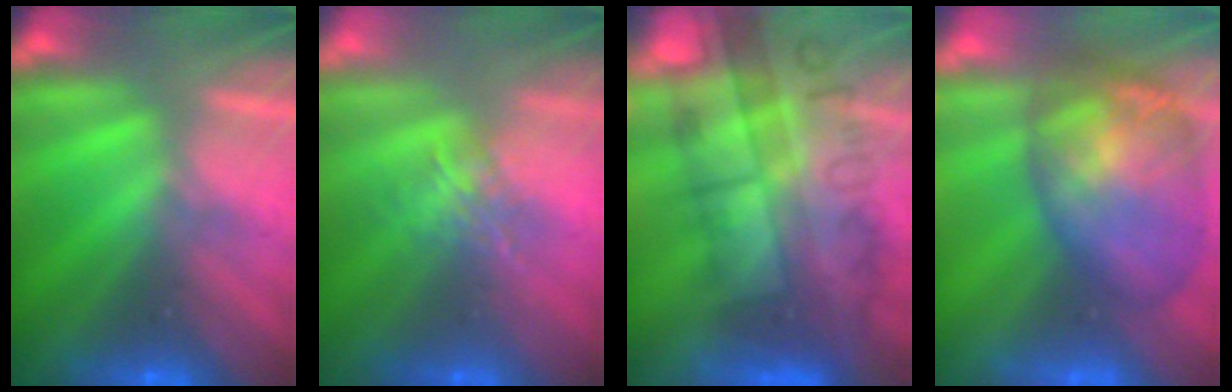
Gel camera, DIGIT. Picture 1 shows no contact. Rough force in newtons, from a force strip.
{"total": 1.9}
{"total": 10.9}
{"total": 7.6}